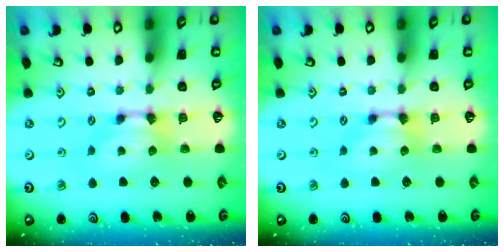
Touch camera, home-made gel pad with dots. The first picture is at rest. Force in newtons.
{"total": 0.0}